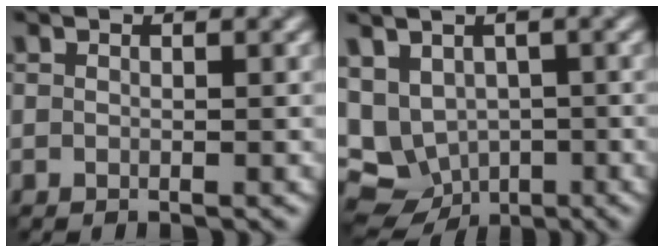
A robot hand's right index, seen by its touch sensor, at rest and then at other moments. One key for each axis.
{"total": 8.4, "fx": -1.0, "fy": 6.9, "fz": 4.6, "tx": -0.096, "ty": 0.006, "tz": 0.002}